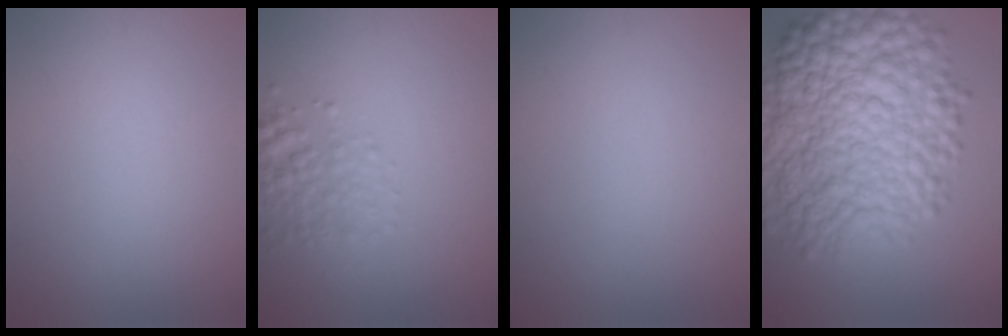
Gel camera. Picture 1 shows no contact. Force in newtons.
{"total": 2.5, "press": 2.5, "slide": 0.1}
{"total": 0.0}
{"total": 11.8, "press": 11.8, "slide": 0.2}